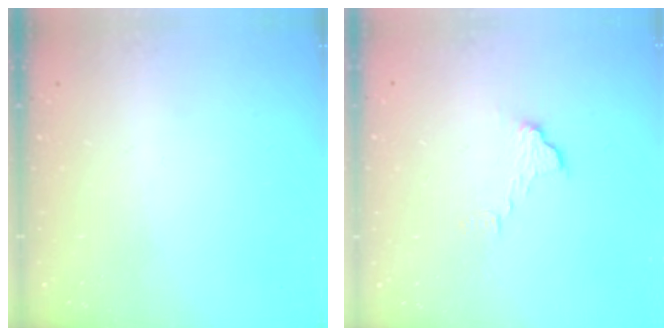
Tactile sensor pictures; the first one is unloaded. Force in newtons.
{"total": 6.2, "press": 6.1, "slide": 0.5}